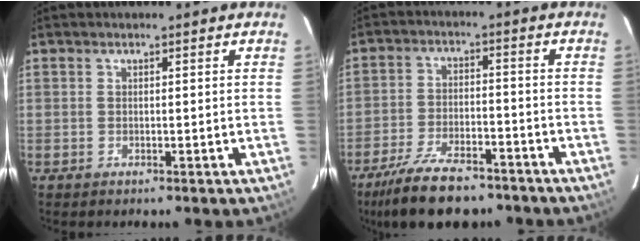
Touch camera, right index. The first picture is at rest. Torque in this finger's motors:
{"motor_torque": [1.15, -1.00, 0.54, 0.13]}